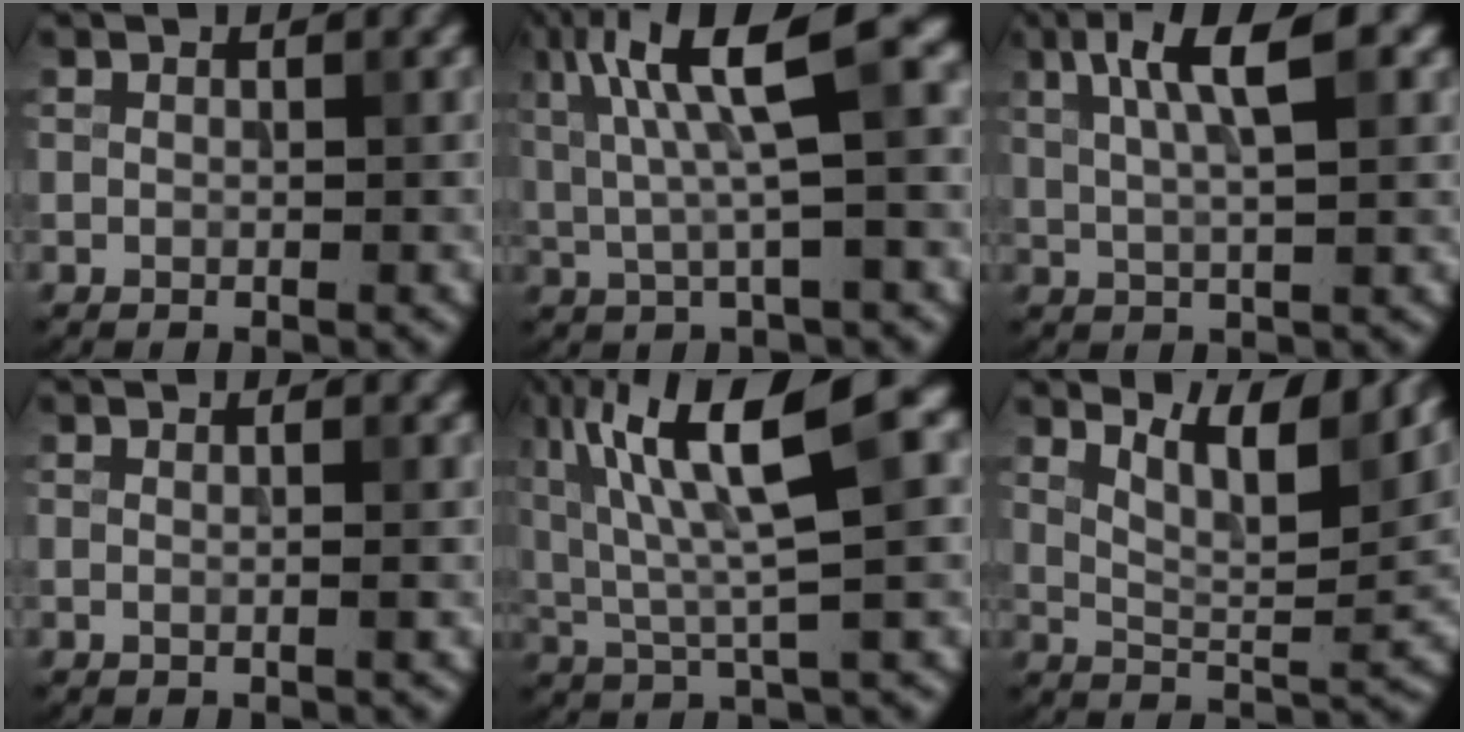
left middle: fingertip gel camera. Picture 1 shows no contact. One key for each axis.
{"total": 9.7, "fx": 3.0, "fy": 2.2, "fz": 9.0, "tx": -0.166, "ty": 0.015, "tz": 0.057}
{"total": 6.4, "fx": 2.3, "fy": 1.7, "fz": 5.7, "tx": -0.091, "ty": 0.010, "tz": 0.035}
{"total": 1.1, "fx": 0.1, "fy": 0.3, "fz": 1.0, "tx": -0.012, "ty": 0.001, "tz": -0.003}
{"total": 11.0, "fx": 3.9, "fy": 2.4, "fz": 9.9, "tx": -0.181, "ty": 0.018, "tz": 0.075}
{"total": 7.4, "fx": 4.9, "fy": 1.8, "fz": 5.2, "tx": -0.081, "ty": 0.003, "tz": 0.079}